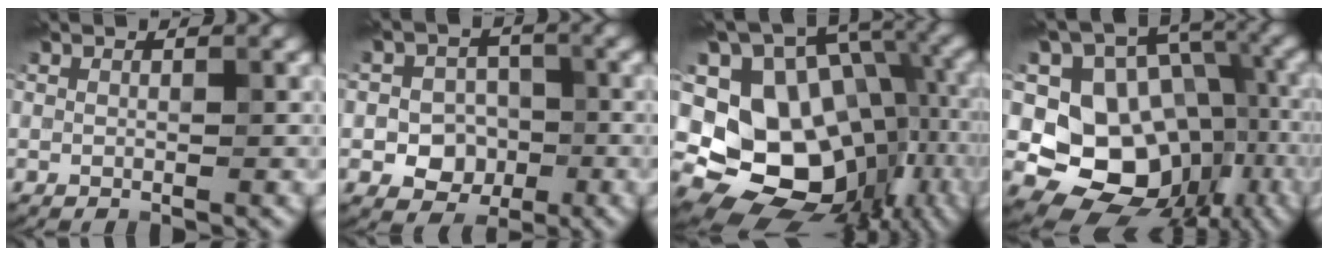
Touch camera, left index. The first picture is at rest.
{"total": 4.5, "force": [-1.5, 3.6, 2.3], "torque": [-0.020, -0.004, -0.036]}
{"total": 15.2, "force": [-2.9, 11.4, 9.5], "torque": [-0.167, -0.007, -0.033]}
{"total": 11.0, "force": [-2.1, 9.0, 5.9], "torque": [-0.088, -0.015, -0.042]}